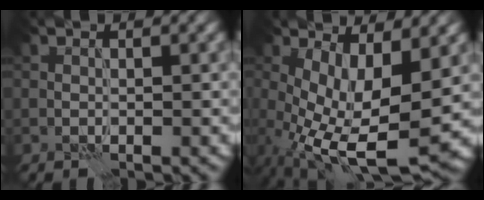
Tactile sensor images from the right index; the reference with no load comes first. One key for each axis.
{"total": 9.6, "fx": -1.3, "fy": 3.8, "fz": 8.7, "tx": -0.174, "ty": -0.020, "tz": -0.013}